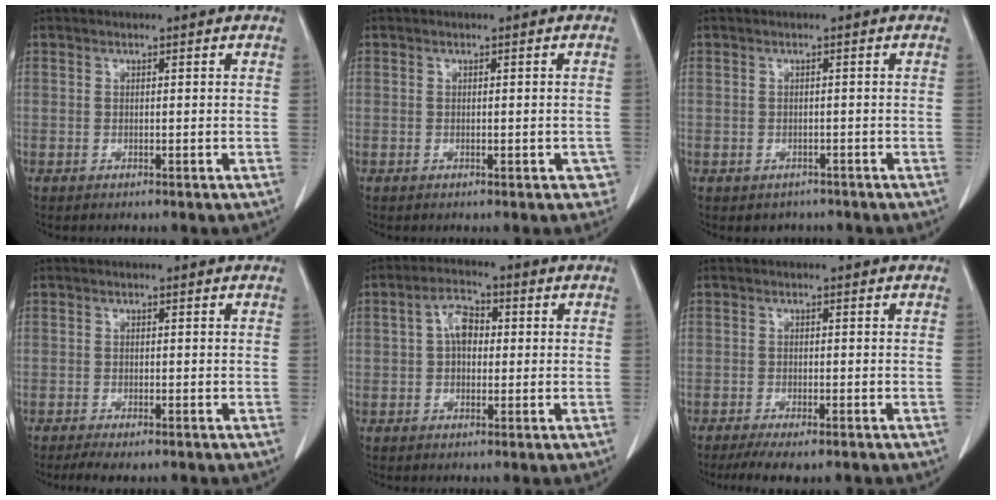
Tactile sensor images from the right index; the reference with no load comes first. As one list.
[{"total": 2.2, "force": [-0.9, 1.0, 1.8], "torque": [-0.008, 0.006, -0.004]}, {"total": 2.0, "force": [-1.4, 1.5, 0.0], "torque": [-0.005, 0.005, -0.019]}, {"total": 2.6, "force": [-1.9, 0.8, 1.6], "torque": [-0.029, -0.007, -0.029]}, {"total": 4.7, "force": [0.4, 2.8, 3.7], "torque": [-0.071, 0.016, 0.004]}, {"total": 5.5, "force": [-4.2, 1.5, 3.3], "torque": [-0.049, -0.011, -0.065]}]